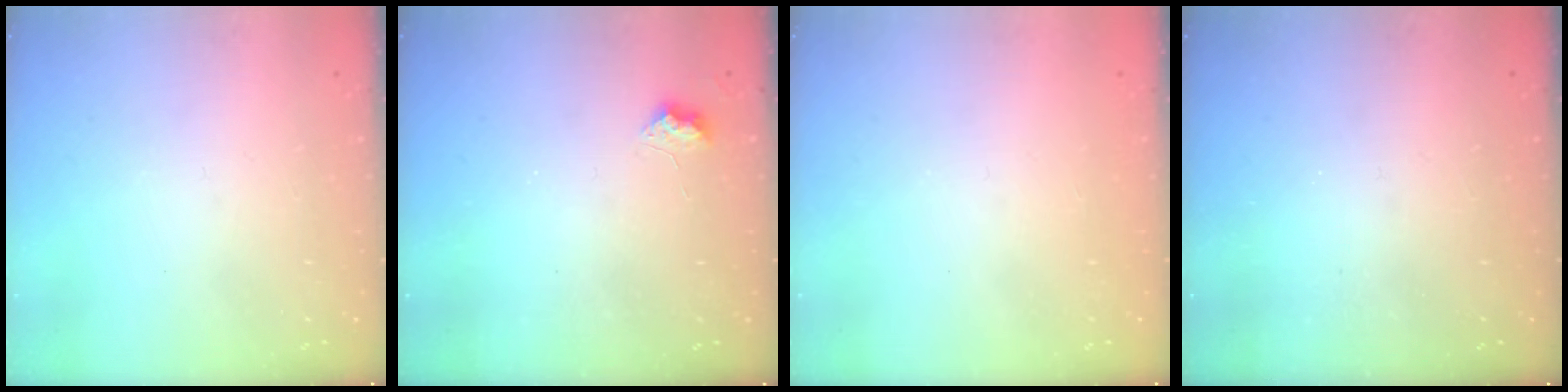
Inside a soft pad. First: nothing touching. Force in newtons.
{"total": 5.9, "press": 5.9, "slide": 0.7}
{"total": 1.1, "press": 1.1, "slide": 0.1}
{"total": 0.8, "press": 0.8, "slide": 0.3}